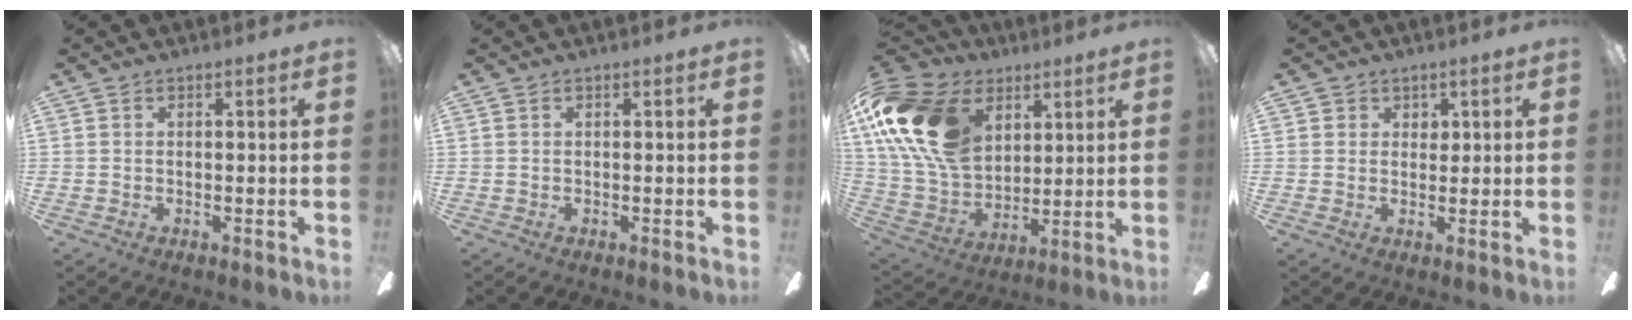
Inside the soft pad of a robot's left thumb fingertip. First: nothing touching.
{"total": 0.0}
{"total": 22.3, "force": [9.3, 15.2, 13.5], "torque": [-0.301, -0.027, 0.168]}
{"total": 2.7, "force": [1.8, 2.0, 0.2], "torque": [0.006, -0.005, 0.030]}